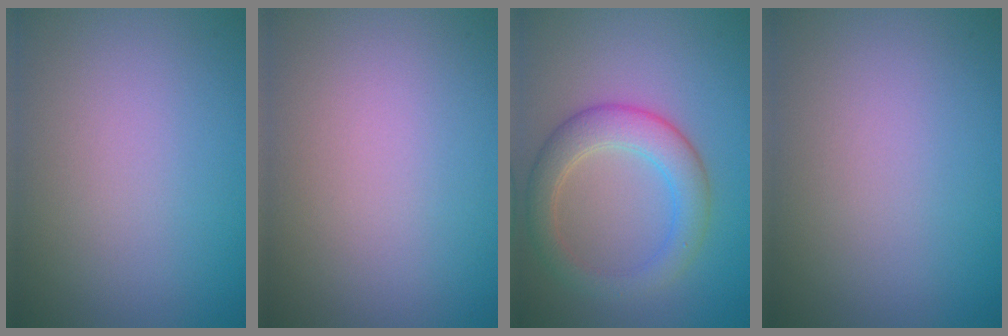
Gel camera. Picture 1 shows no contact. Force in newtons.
{"total": 0.0}
{"total": 4.5, "press": 4.5, "slide": 0.3}
{"total": 0.0}